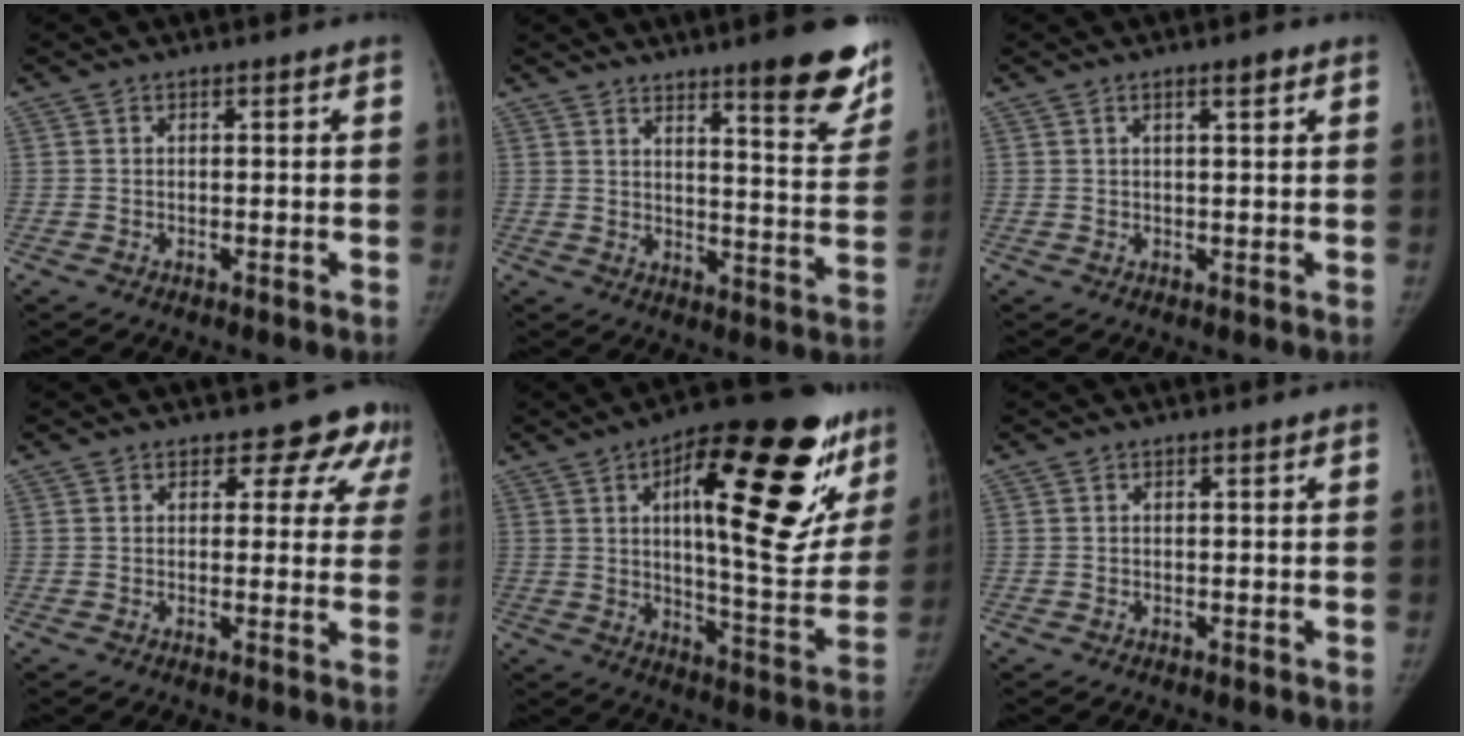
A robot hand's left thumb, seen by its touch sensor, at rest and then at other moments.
{"total": 14.2, "force": [9.9, 2.5, 9.8], "torque": [-0.091, -0.071, 0.132]}
{"total": 2.4, "force": [1.3, 0.5, 1.9], "torque": [-0.025, -0.004, 0.019]}
{"total": 8.3, "force": [6.1, 4.7, 2.9], "torque": [0.018, -0.022, 0.053]}
{"total": 31.1, "force": [12.6, 11.0, 26.2], "torque": [-0.324, -0.021, 0.187]}
{"total": 0.0}